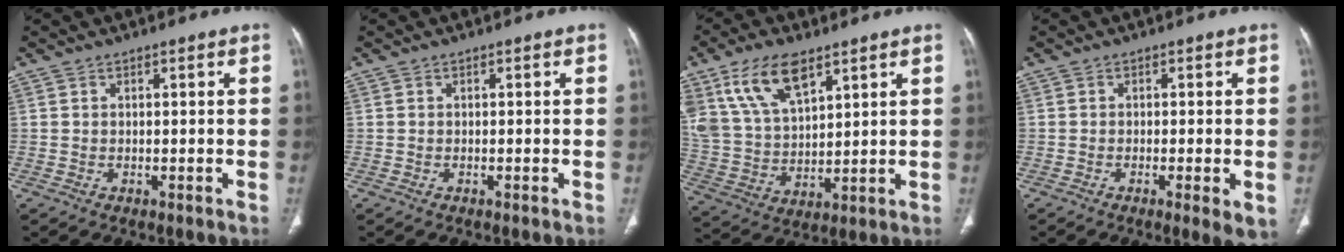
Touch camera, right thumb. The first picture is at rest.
{"total": 0.0}
{"total": 14.8, "force": [8.6, 7.3, 9.6], "torque": [-0.170, -0.024, 0.174]}
{"total": 4.6, "force": [-1.4, 0.8, 4.3], "torque": [-0.072, -0.014, -0.024]}